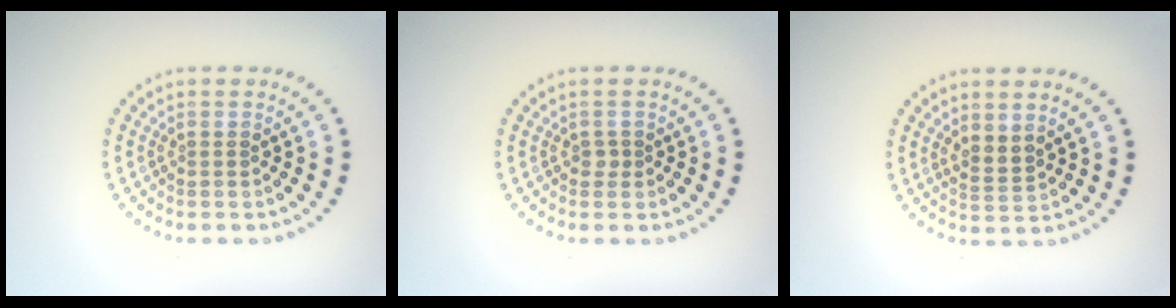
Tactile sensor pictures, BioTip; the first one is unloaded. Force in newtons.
{"total": 0.9, "press": 0.7, "slide": 0.5}
{"total": 1.7, "press": 1.3, "slide": 1.2}